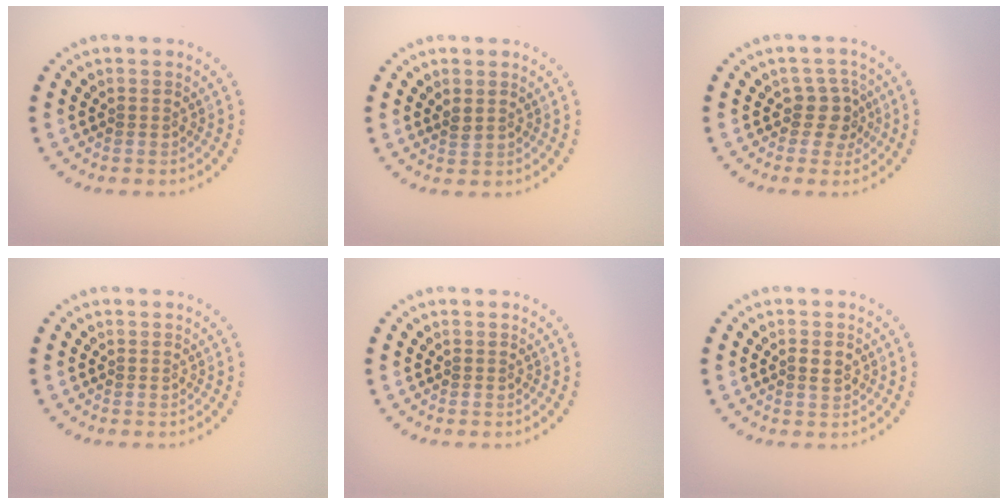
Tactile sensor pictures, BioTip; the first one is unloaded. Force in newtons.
{"total": 0.8, "press": 0.7, "slide": 0.4}
{"total": 2.5, "press": 1.9, "slide": 1.6}
{"total": 0.0}
{"total": 0.0}
{"total": 1.4, "press": 1.3, "slide": 0.1}